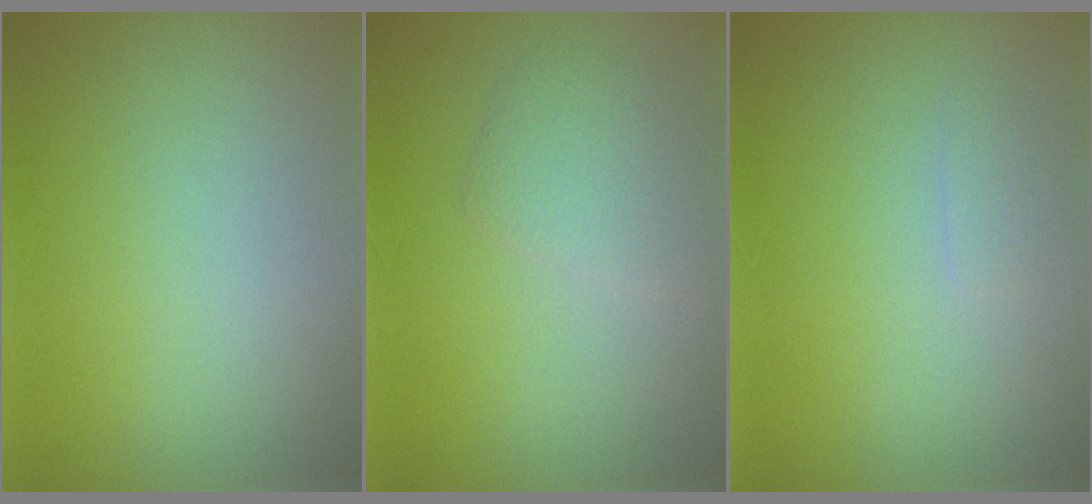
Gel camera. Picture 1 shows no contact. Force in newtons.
{"total": 2.2, "press": 2.2, "slide": 0.0}
{"total": 0.7, "press": 0.7, "slide": 0.1}